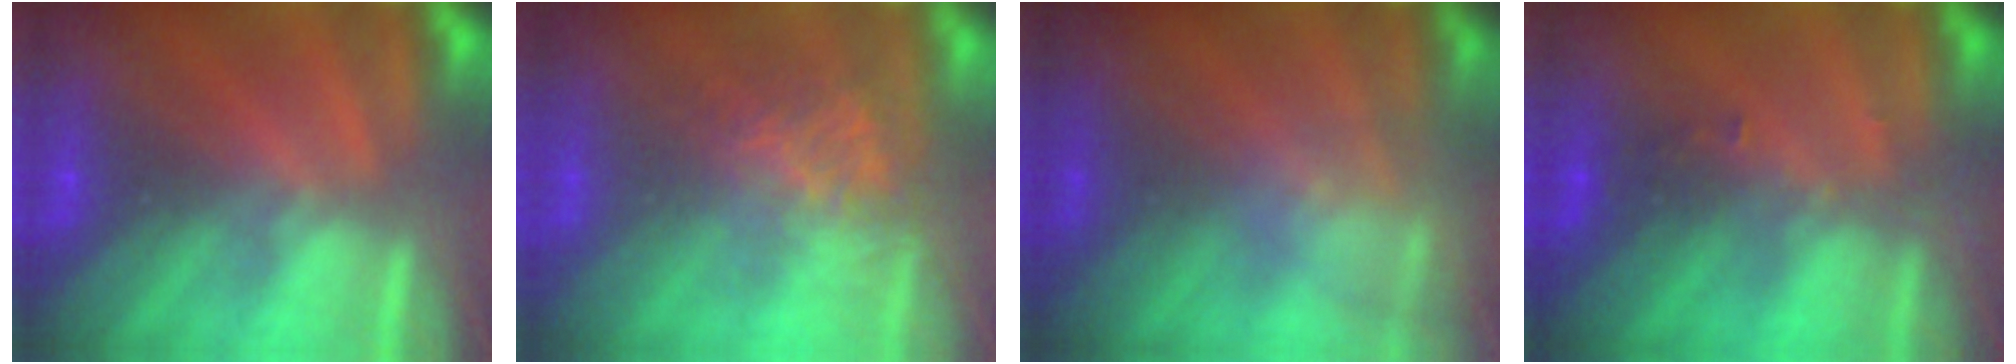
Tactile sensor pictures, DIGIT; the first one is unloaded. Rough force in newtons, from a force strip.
{"total": 3.7}
{"total": 3.9}
{"total": 2.7}